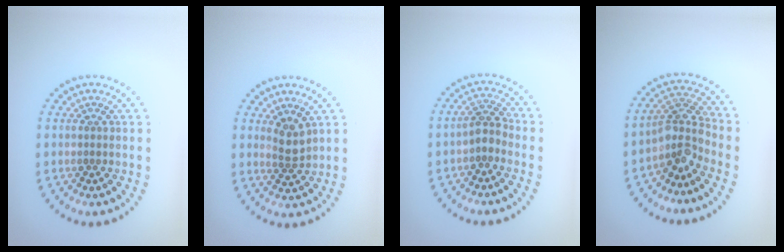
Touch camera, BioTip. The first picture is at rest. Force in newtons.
{"total": 2.0, "press": 1.6, "slide": 1.1}
{"total": 1.9, "press": 1.6, "slide": 1.1}
{"total": 3.5, "press": 2.5, "slide": 2.5}